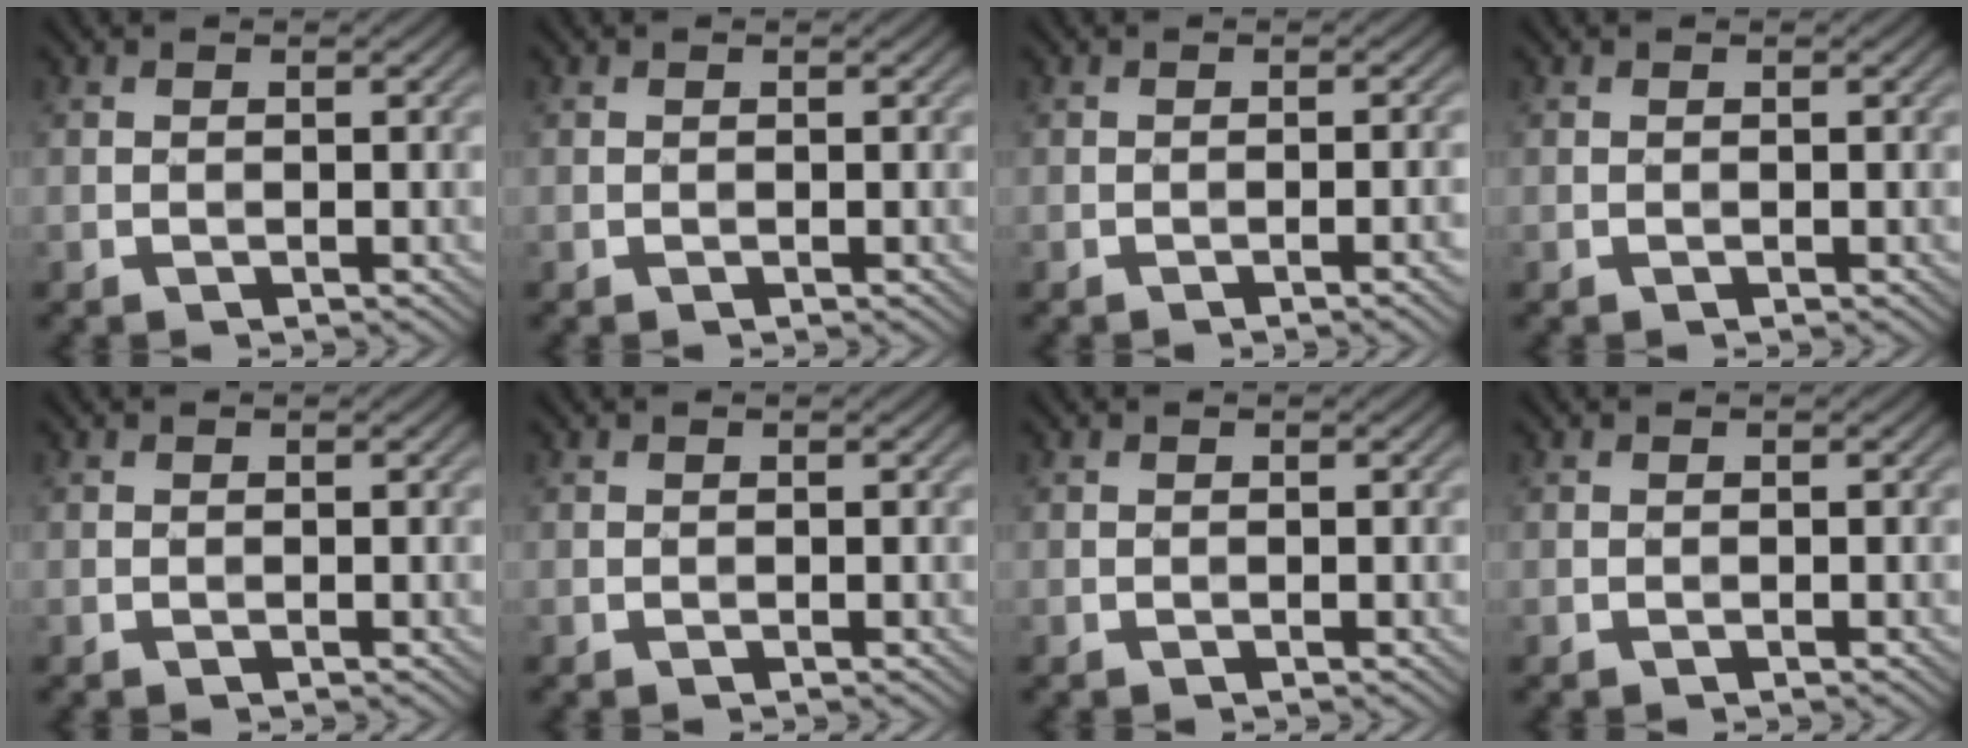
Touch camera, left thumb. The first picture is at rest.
{"total": 0.0}
{"total": 1.0, "force": [-0.6, -0.3, 0.8], "torque": [-0.012, 0.003, -0.011]}
{"total": 0.0}
{"total": 0.0}
{"total": 0.0}
{"total": 0.0}
{"total": 0.0}